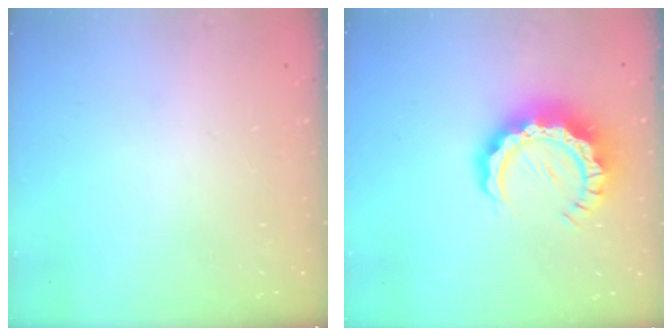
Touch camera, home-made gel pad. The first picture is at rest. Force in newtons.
{"total": 12.1, "press": 12.1, "slide": 1.1}